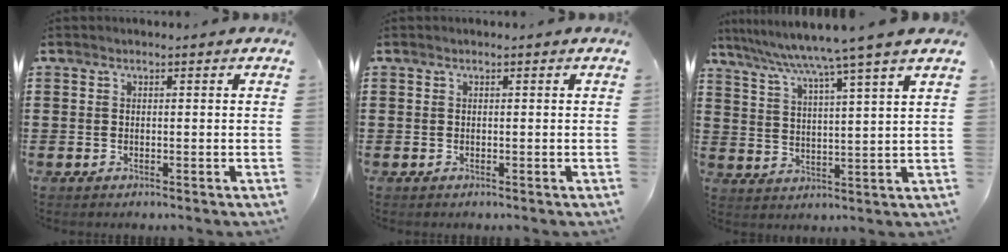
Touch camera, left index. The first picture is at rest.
{"total": 0.0}
{"total": 6.1, "force": [5.0, -1.6, 3.2], "torque": [-0.081, -0.038, 0.077]}